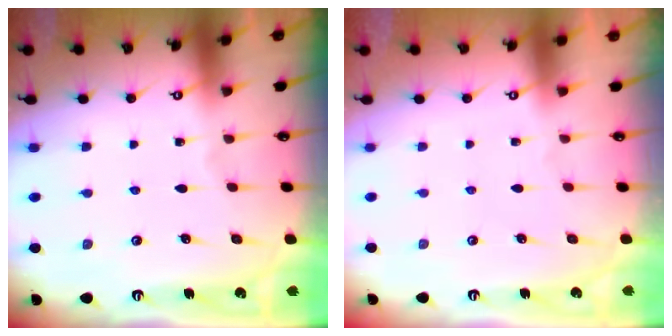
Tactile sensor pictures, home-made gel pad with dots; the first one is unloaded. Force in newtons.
{"total": 1.5, "press": 1.4, "slide": 0.6}